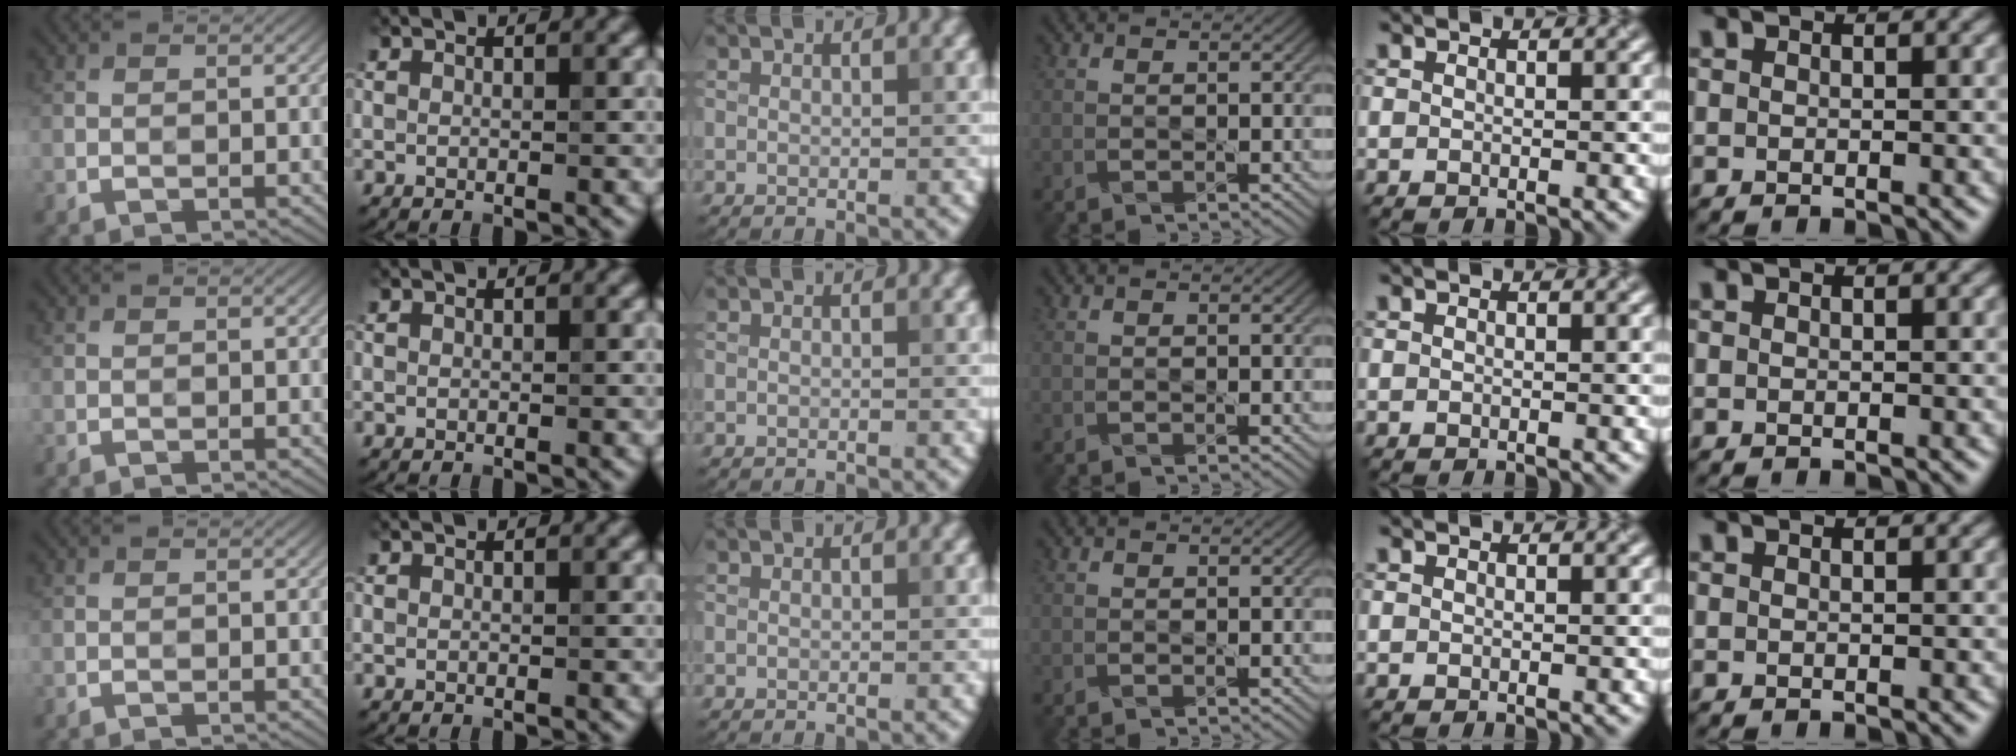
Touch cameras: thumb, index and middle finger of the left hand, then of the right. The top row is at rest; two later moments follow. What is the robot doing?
{"motion": "pour", "object": "pitcher"}